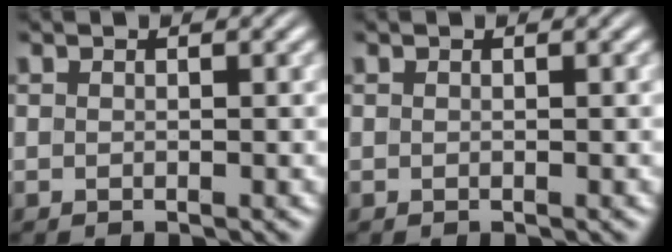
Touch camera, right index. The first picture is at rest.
{"total": 0.0}